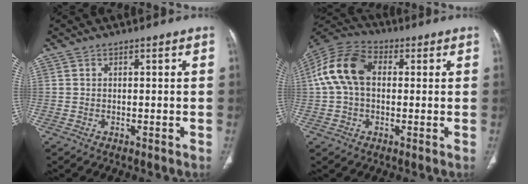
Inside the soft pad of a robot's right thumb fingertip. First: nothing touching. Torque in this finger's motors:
{"motor_torque": [-0.29, 0.68, 1.00, -0.30, 0.40]}